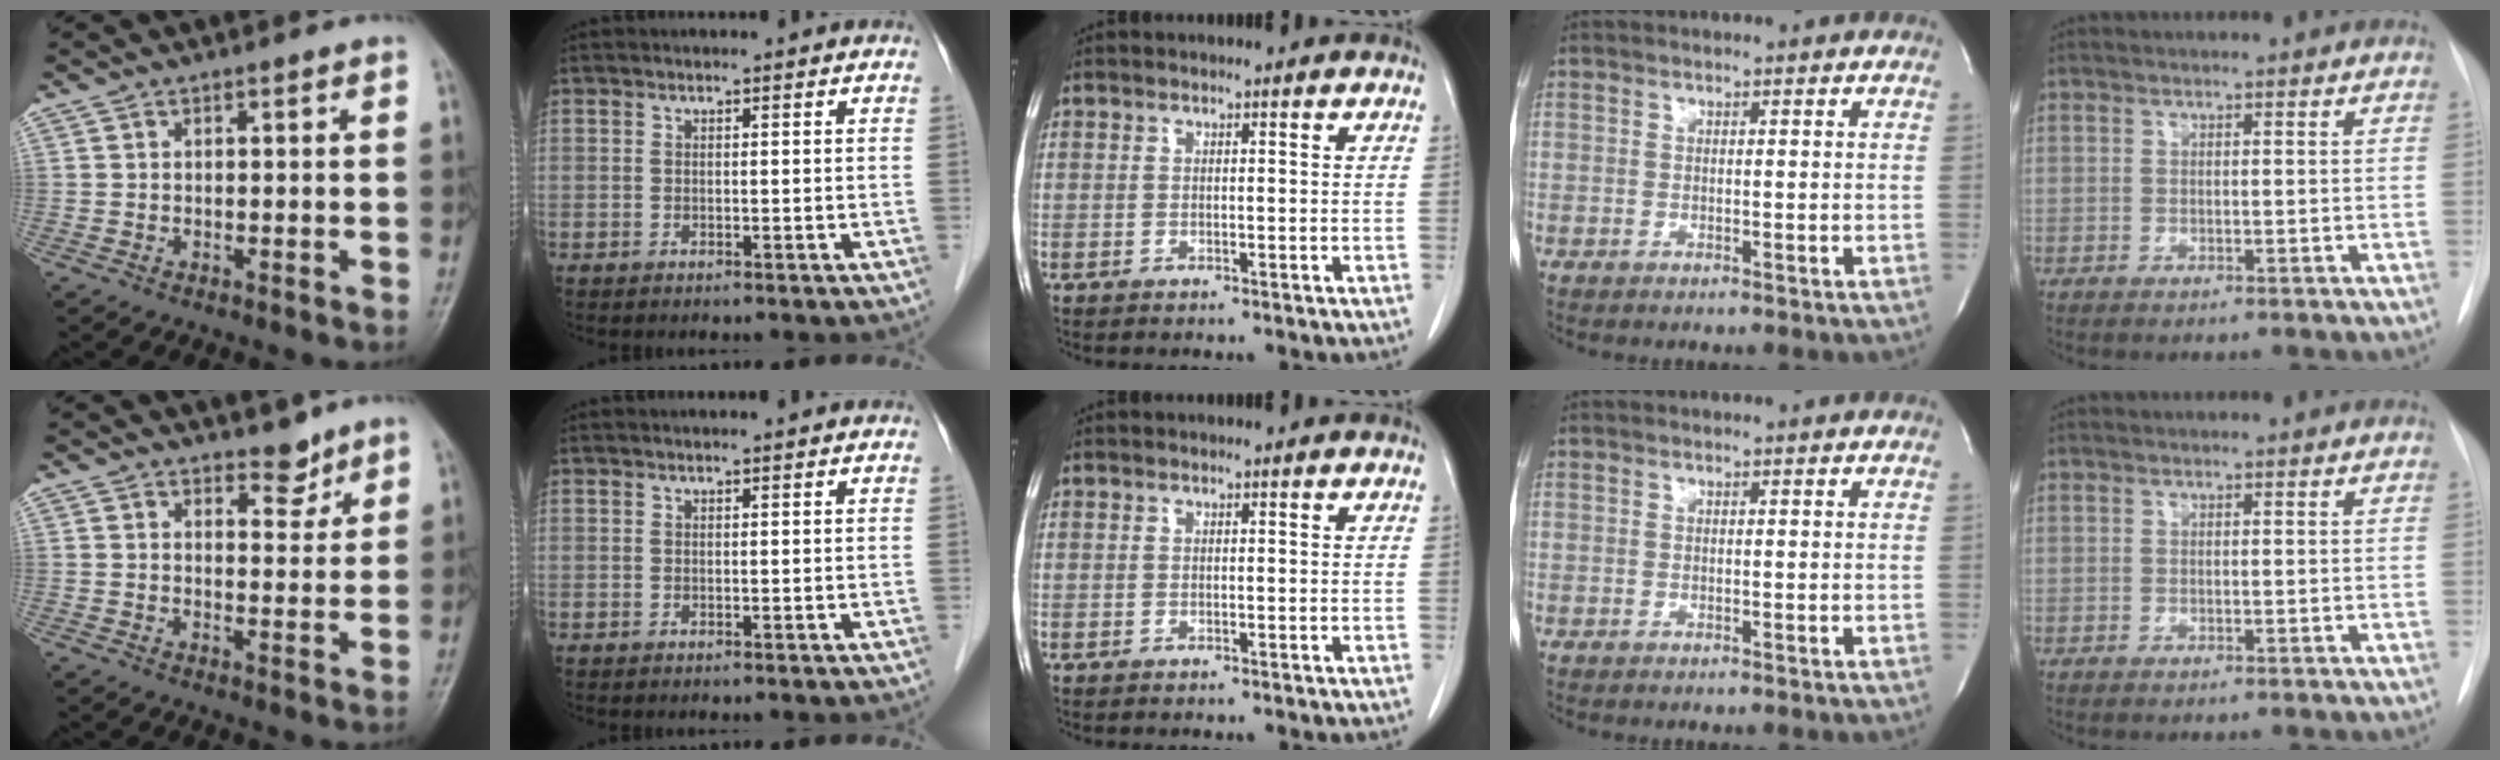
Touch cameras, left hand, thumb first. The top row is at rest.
{"thumb": {"total": 3.8, "force": [3.1, 1.8, 1.2], "torque": [0.004, -0.025, 0.047]}, "index": {"total": 0.9, "force": [0.9, 0.0, 0.4], "torque": [-0.006, 0.012, 0.015]}}